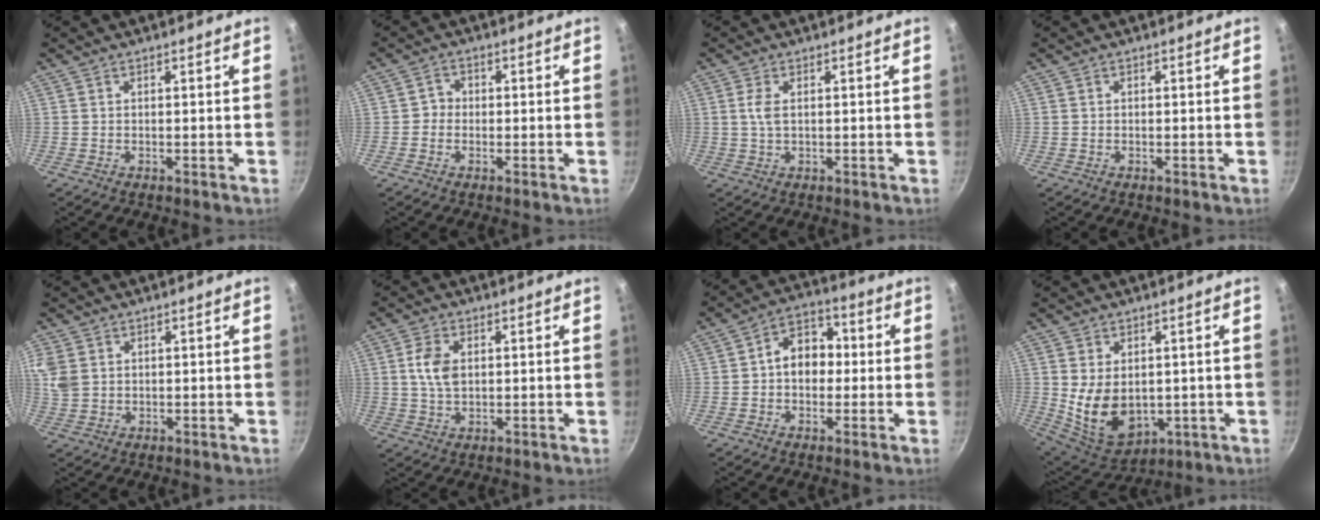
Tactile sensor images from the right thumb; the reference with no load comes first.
{"total": 2.4, "force": [-0.6, 2.2, 0.7], "torque": [0.004, 0.010, -0.017]}
{"total": 2.7, "force": [0.5, 1.3, 2.3], "torque": [-0.051, 0.002, 0.008]}
{"total": 0.0}
{"total": 6.7, "force": [2.0, 5.2, 3.6], "torque": [-0.071, -0.001, 0.044]}
{"total": 6.0, "force": [1.0, 3.9, 4.5], "torque": [-0.079, 0.002, 0.018]}
{"total": 9.1, "force": [0.2, 7.0, 5.9], "torque": [-0.042, 0.027, -0.012]}
{"total": 11.7, "force": [0.4, 8.2, 8.2], "torque": [-0.126, -0.025, 0.039]}